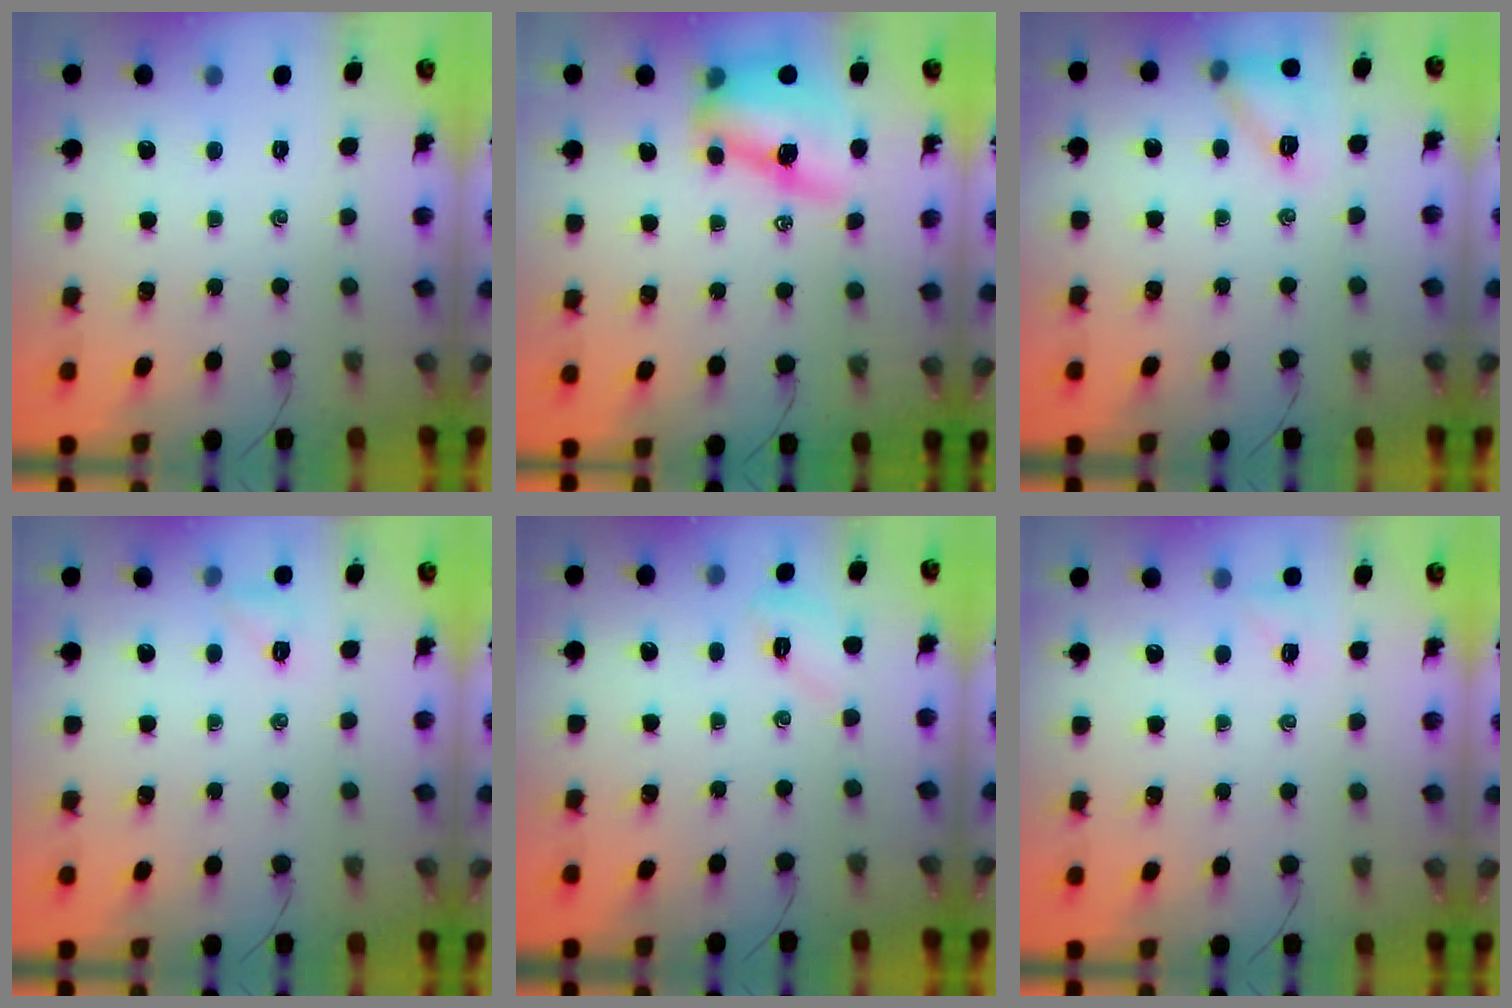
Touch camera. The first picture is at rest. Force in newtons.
{"total": 12.4, "press": 12.1, "slide": 2.6}
{"total": 10.4, "press": 10.4, "slide": 0.5}
{"total": 5.3, "press": 5.1, "slide": 1.3}
{"total": 5.5, "press": 5.3, "slide": 1.4}
{"total": 4.4, "press": 4.2, "slide": 1.2}